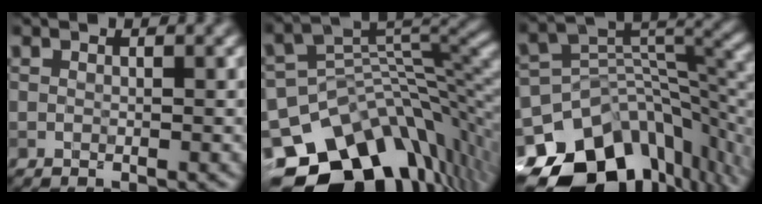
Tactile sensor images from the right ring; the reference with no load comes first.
{"total": 13.6, "force": [-7.1, 8.3, 8.1], "torque": [-0.164, -0.010, -0.113]}
{"total": 14.7, "force": [-8.2, 8.7, 8.5], "torque": [-0.169, -0.021, -0.114]}